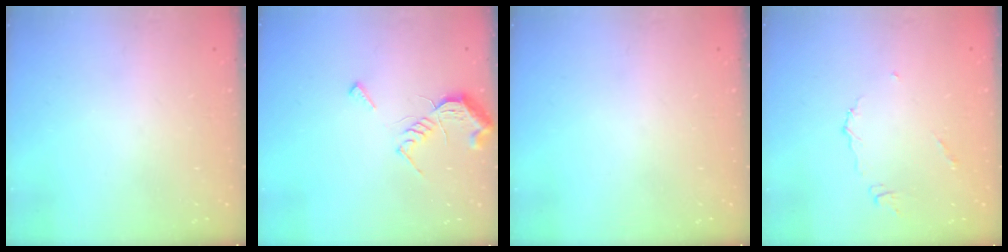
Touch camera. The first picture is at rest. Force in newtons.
{"total": 8.3, "press": 8.3, "slide": 0.2}
{"total": 0.0}
{"total": 4.3, "press": 4.3, "slide": 0.5}